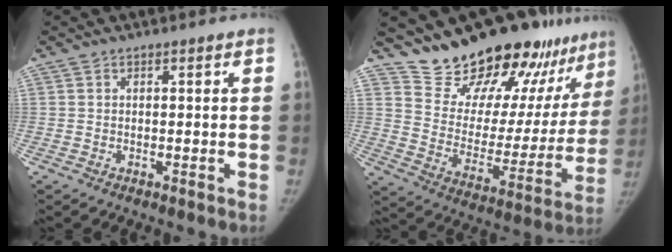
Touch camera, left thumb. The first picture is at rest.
{"total": 26.1, "force": [21.9, 9.1, 10.8], "torque": [-0.122, -0.137, 0.311]}